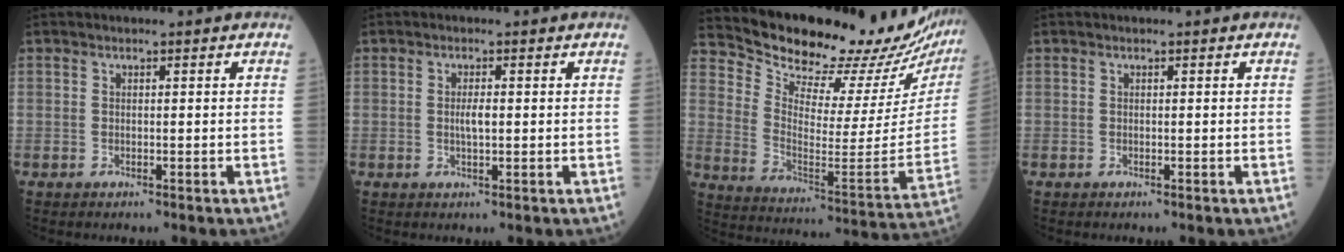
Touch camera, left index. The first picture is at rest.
{"total": 1.7, "force": [0.1, 0.4, 1.7], "torque": [-0.036, 0.000, 0.003]}
{"total": 23.6, "force": [22.2, 3.4, 7.3], "torque": [-0.134, -0.103, 0.301]}
{"total": 0.0}